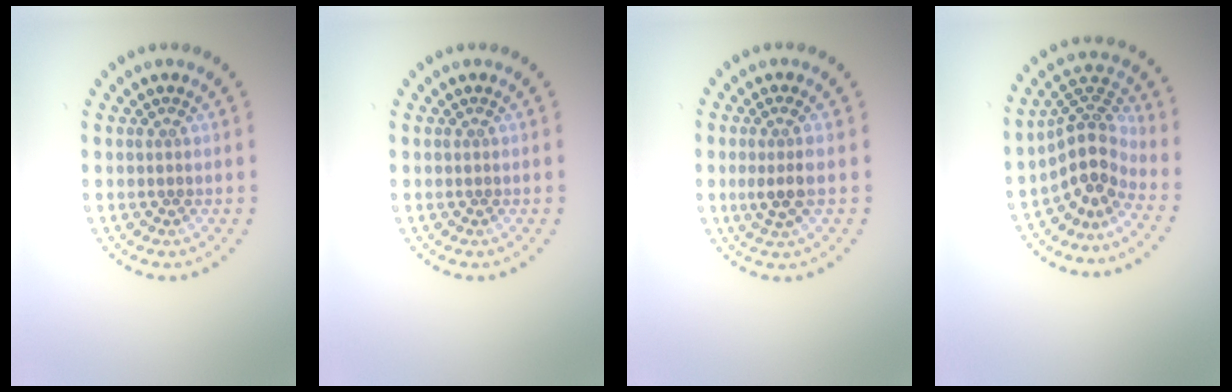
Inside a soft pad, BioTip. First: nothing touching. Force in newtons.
{"total": 0.0}
{"total": 2.2, "press": 1.8, "slide": 1.4}
{"total": 4.0, "press": 2.8, "slide": 2.8}